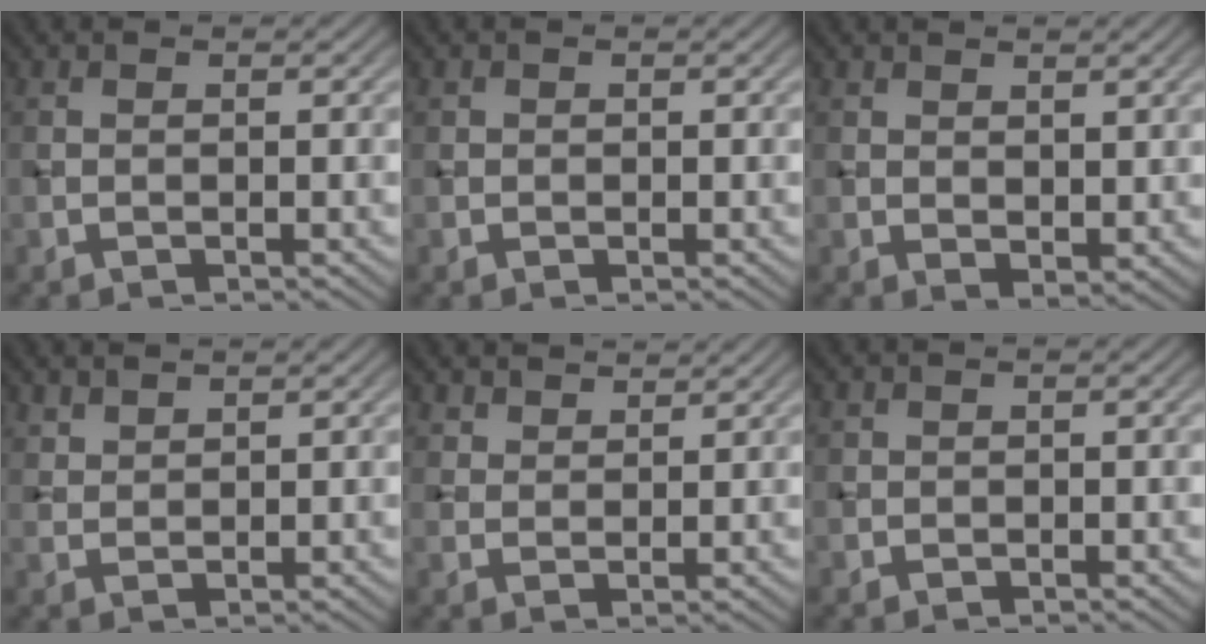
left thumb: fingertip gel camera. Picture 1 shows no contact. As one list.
[{"total": 0.7, "force": [0.1, 0.7, 0.1], "torque": [0.001, -0.004, 0.000]}, {"total": 2.7, "force": [1.5, 1.6, 1.5], "torque": [-0.029, -0.008, 0.031]}, {"total": 2.4, "force": [2.1, 0.9, 0.8], "torque": [-0.021, -0.004, 0.054]}, {"total": 4.0, "force": [3.4, 1.6, 1.2], "torque": [-0.031, -0.010, 0.082]}, {"total": 1.1, "force": [0.0, 1.1, 0.1], "torque": [0.003, -0.004, -0.003]}]